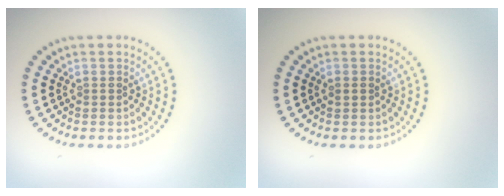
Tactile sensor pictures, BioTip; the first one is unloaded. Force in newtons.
{"total": 0.8, "press": 0.8, "slide": 0.1}